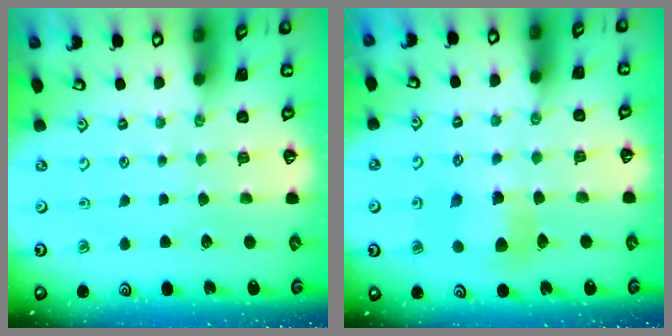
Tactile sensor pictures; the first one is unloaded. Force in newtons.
{"total": 7.1, "press": 7.1, "slide": 0.5}